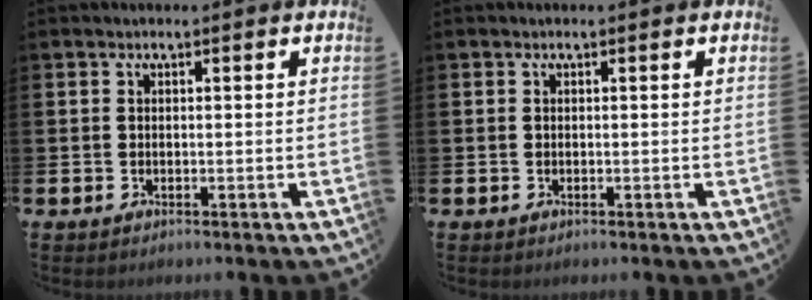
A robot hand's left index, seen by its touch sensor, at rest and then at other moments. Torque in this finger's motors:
{"motor_torque": [0.00, 0.00, 0.00, 0.00]}